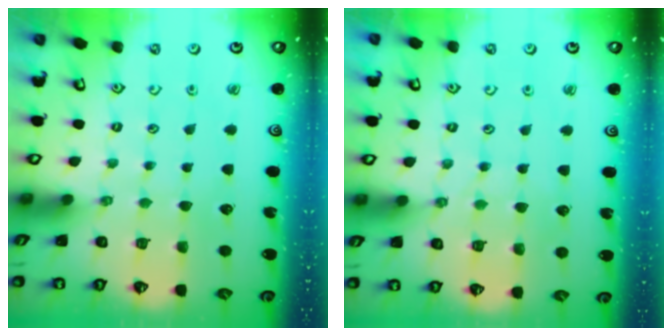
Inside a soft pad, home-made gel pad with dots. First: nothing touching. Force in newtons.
{"total": 4.7, "press": 4.6, "slide": 0.6}